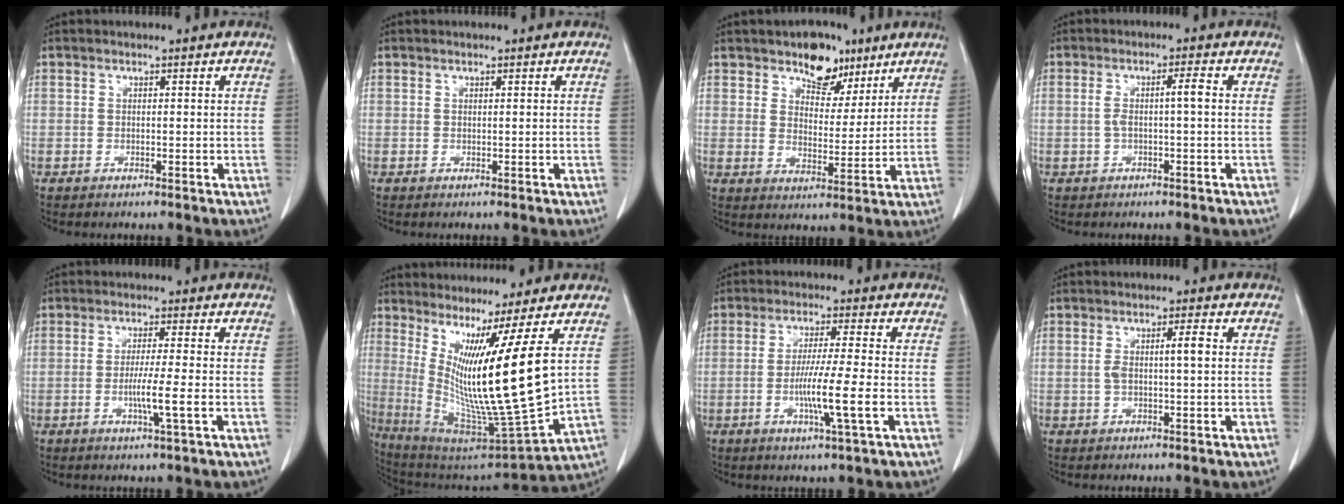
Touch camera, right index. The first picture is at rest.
{"total": 0.0}
{"total": 8.0, "force": [5.5, 4.5, 3.8], "torque": [-0.045, 0.003, 0.087]}
{"total": 3.2, "force": [-0.1, 0.0, 3.2], "torque": [-0.063, 0.012, 0.002]}
{"total": 5.1, "force": [-1.3, -0.6, 4.9], "torque": [-0.088, -0.010, -0.025]}
{"total": 16.1, "force": [4.1, -1.3, 15.6], "torque": [-0.280, -0.045, 0.082]}
{"total": 8.2, "force": [-2.1, -0.7, 7.9], "torque": [-0.143, -0.015, -0.041]}
{"total": 3.7, "force": [0.3, 0.3, 3.7], "torque": [-0.069, 0.010, 0.007]}